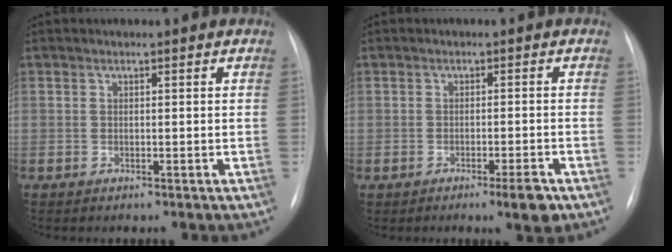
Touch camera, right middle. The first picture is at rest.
{"total": 3.4, "force": [-2.1, 0.0, 2.7], "torque": [-0.032, -0.004, -0.029]}